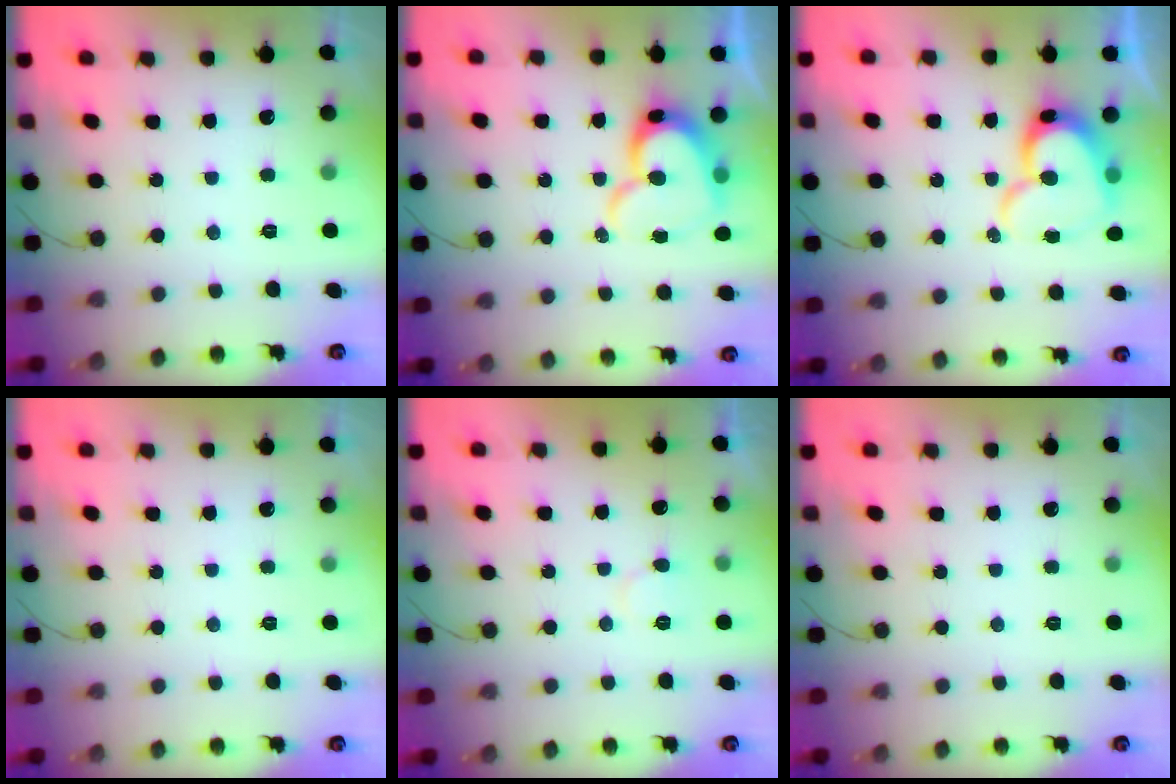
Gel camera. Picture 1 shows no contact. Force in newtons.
{"total": 14.2, "press": 14.1, "slide": 1.5}
{"total": 14.2, "press": 14.1, "slide": 1.5}
{"total": 0.0}
{"total": 6.4, "press": 6.4, "slide": 0.5}
{"total": 0.0}